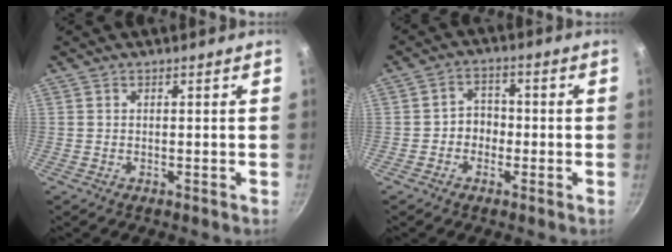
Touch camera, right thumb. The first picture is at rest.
{"total": 4.5, "force": [-1.2, 3.8, 2.0], "torque": [0.001, 0.019, -0.025]}